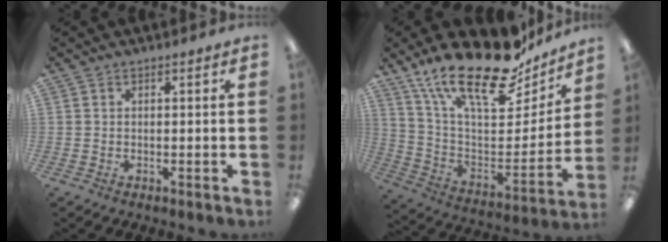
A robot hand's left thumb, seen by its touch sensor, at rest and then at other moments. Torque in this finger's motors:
{"motor_torque": [0.72, 0.15, 1.42, -1.35, 0.46]}